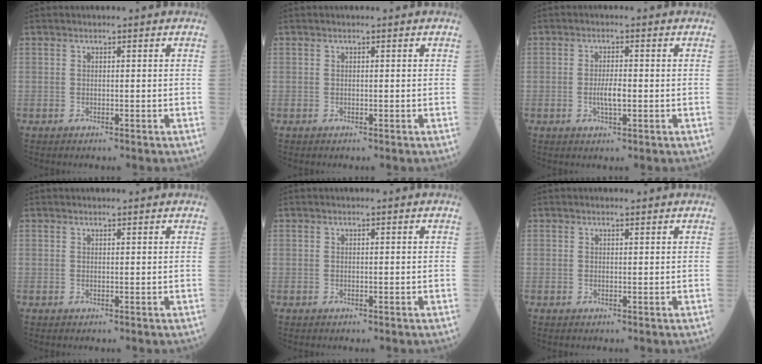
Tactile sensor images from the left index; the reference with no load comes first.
{"total": 0.0}
{"total": 2.9, "force": [-0.4, 0.6, 2.8], "torque": [-0.057, -0.002, -0.007]}
{"total": 1.0, "force": [1.0, 0.0, 0.3], "torque": [-0.010, 0.004, 0.016]}
{"total": 0.0}
{"total": 0.8, "force": [0.7, 0.0, 0.4], "torque": [-0.013, 0.000, 0.012]}